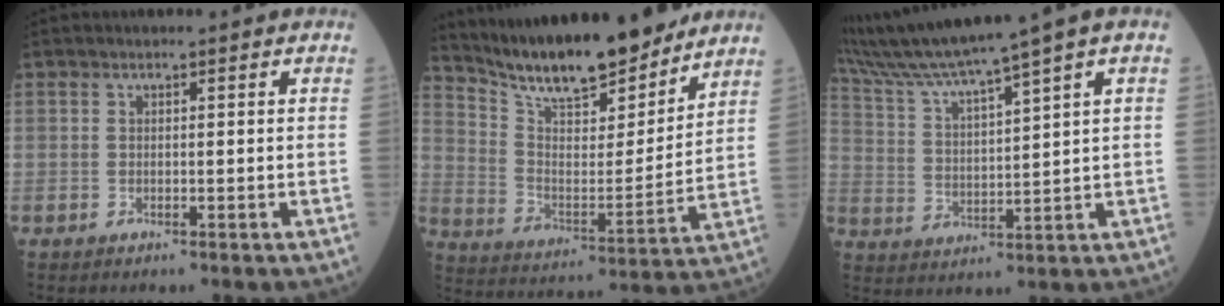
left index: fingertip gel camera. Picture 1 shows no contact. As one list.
[{"total": 17.9, "force": [15.8, 3.0, 8.0], "torque": [-0.140, -0.015, 0.264]}, {"total": 11.3, "force": [8.9, -1.8, 6.7], "torque": [-0.128, 0.014, 0.169]}]